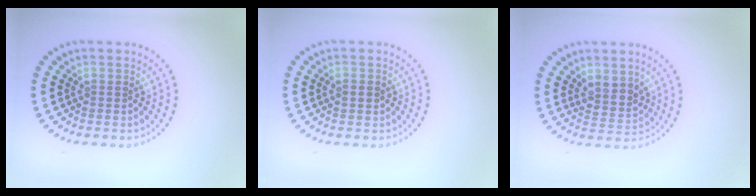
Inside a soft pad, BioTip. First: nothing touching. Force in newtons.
{"total": 1.1, "press": 1.1, "slide": 0.2}
{"total": 2.4, "press": 2.1, "slide": 1.2}